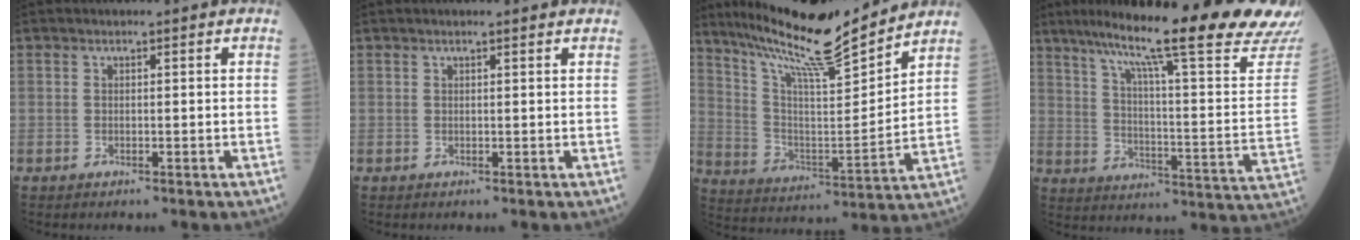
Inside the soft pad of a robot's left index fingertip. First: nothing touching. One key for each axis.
{"total": 1.9, "fx": 1.7, "fy": 0.1, "fz": 1.0, "tx": -0.013, "ty": 0.013, "tz": 0.020}
{"total": 18.0, "fx": 15.9, "fy": 0.4, "fz": 8.4, "tx": -0.152, "ty": -0.006, "tz": 0.271}
{"total": 27.8, "fx": 23.4, "fy": -0.8, "fz": 14.9, "tx": -0.234, "ty": -0.074, "tz": 0.308}